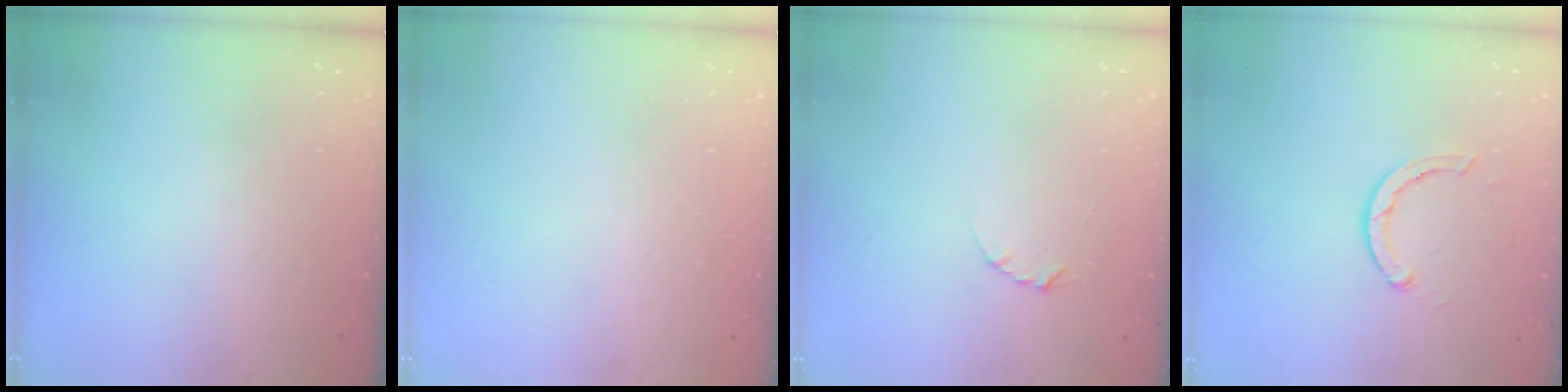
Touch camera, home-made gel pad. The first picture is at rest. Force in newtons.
{"total": 0.0}
{"total": 2.3, "press": 2.3, "slide": 0.4}
{"total": 2.9, "press": 2.9, "slide": 0.5}